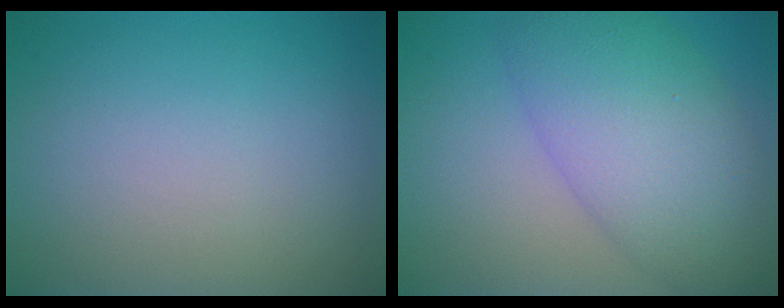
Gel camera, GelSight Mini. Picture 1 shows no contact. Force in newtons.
{"total": 8.2, "press": 8.2, "slide": 0.2}